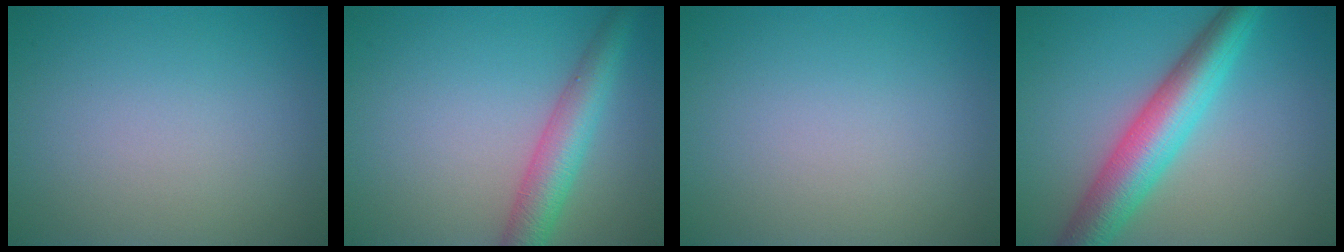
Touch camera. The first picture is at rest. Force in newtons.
{"total": 4.5, "press": 4.5, "slide": 0.1}
{"total": 0.0}
{"total": 7.1, "press": 7.1, "slide": 0.1}